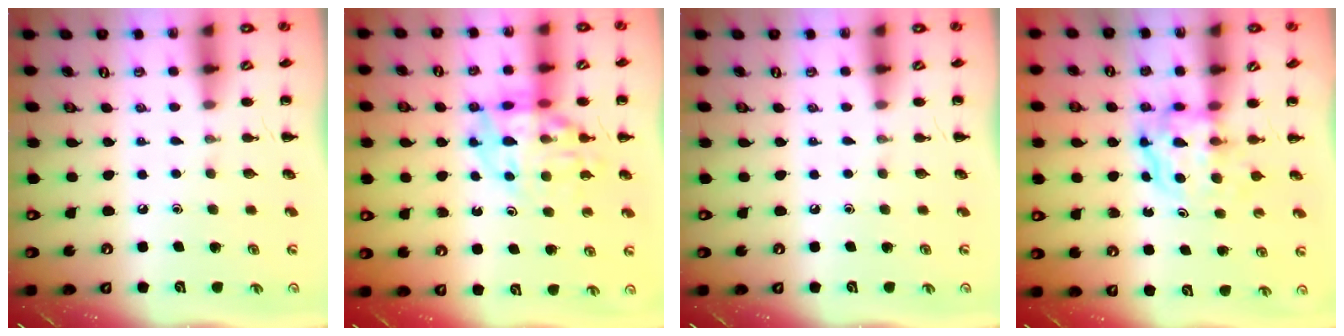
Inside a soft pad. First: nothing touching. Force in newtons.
{"total": 14.7, "press": 14.4, "slide": 3.1}
{"total": 0.0}
{"total": 4.0, "press": 4.0, "slide": 0.4}